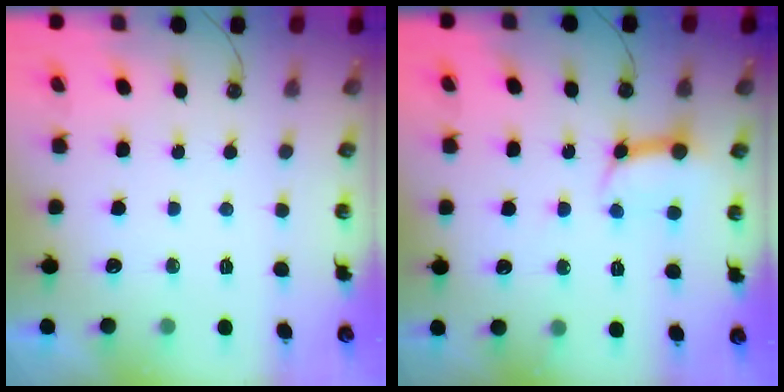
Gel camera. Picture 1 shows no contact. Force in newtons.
{"total": 9.6, "press": 9.5, "slide": 1.3}